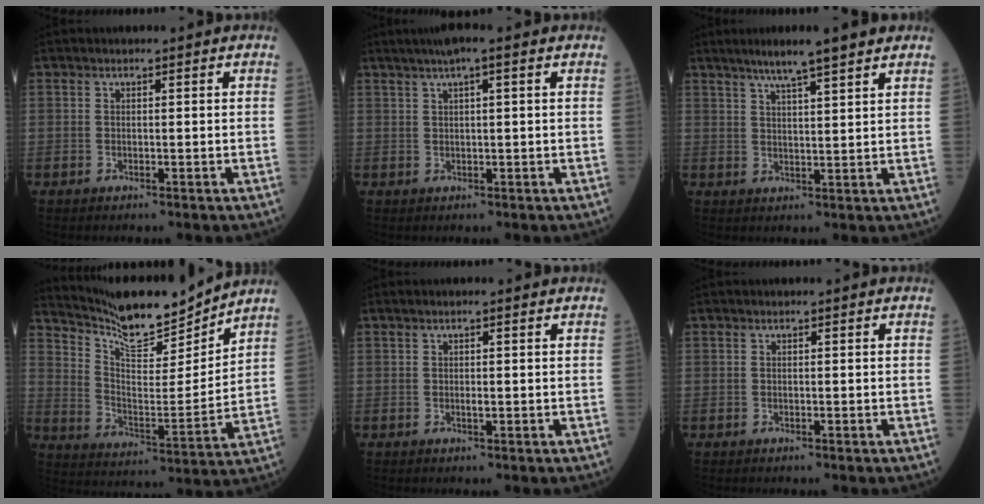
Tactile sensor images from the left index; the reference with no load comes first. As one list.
[{"total": 4.6, "force": [2.8, 0.1, 3.6], "torque": [-0.064, 0.021, 0.046]}, {"total": 8.0, "force": [6.1, -0.1, 5.2], "torque": [-0.083, 0.018, 0.093]}, {"total": 14.8, "force": [14.0, 1.2, 4.8], "torque": [-0.095, -0.013, 0.236]}, {"total": 1.1, "force": [0.2, 0.1, 1.1], "torque": [-0.027, 0.005, 0.003]}, {"total": 0.0}]